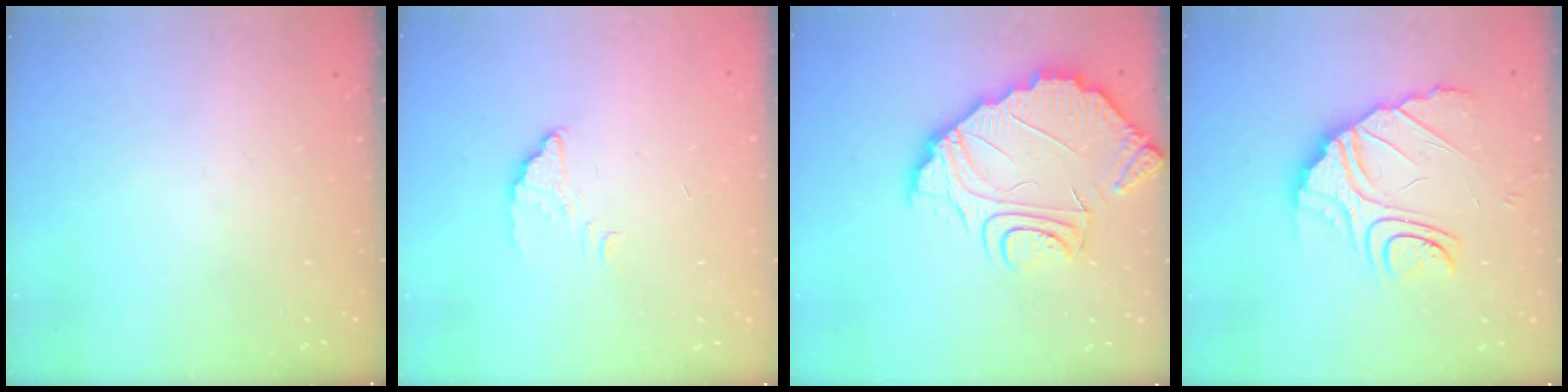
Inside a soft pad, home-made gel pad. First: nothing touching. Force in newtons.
{"total": 2.2, "press": 2.2, "slide": 0.1}
{"total": 10.0, "press": 9.9, "slide": 1.0}
{"total": 10.6, "press": 10.5, "slide": 0.7}